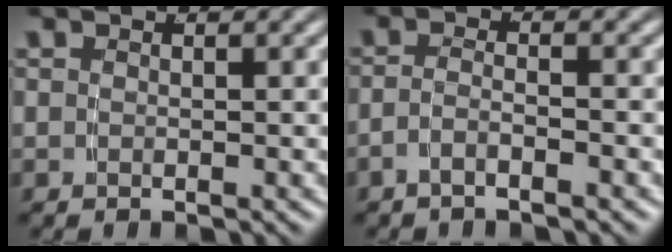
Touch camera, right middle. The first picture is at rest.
{"total": 2.2, "force": [-1.7, -0.2, 1.3], "torque": [-0.031, -0.010, -0.028]}